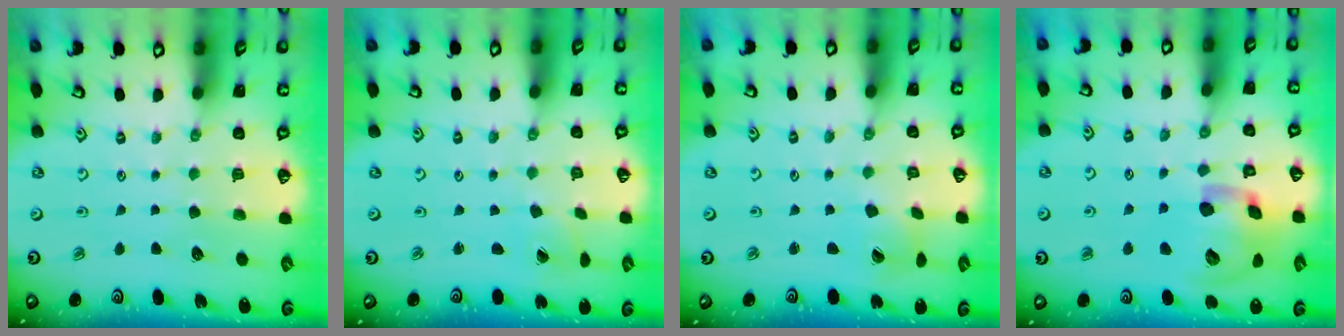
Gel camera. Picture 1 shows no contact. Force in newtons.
{"total": 0.8, "press": 0.8, "slide": 0.1}
{"total": 2.7, "press": 2.7, "slide": 0.4}
{"total": 18.2, "press": 18.0, "slide": 2.9}